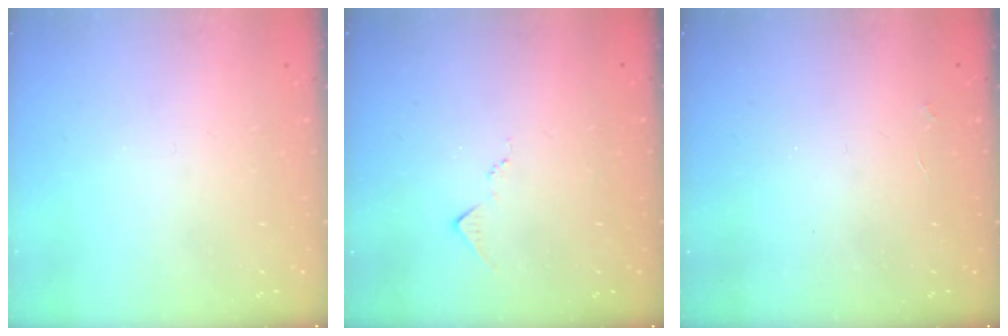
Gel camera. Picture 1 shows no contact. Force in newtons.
{"total": 7.0, "press": 7.0, "slide": 0.3}
{"total": 2.0, "press": 2.0, "slide": 0.4}